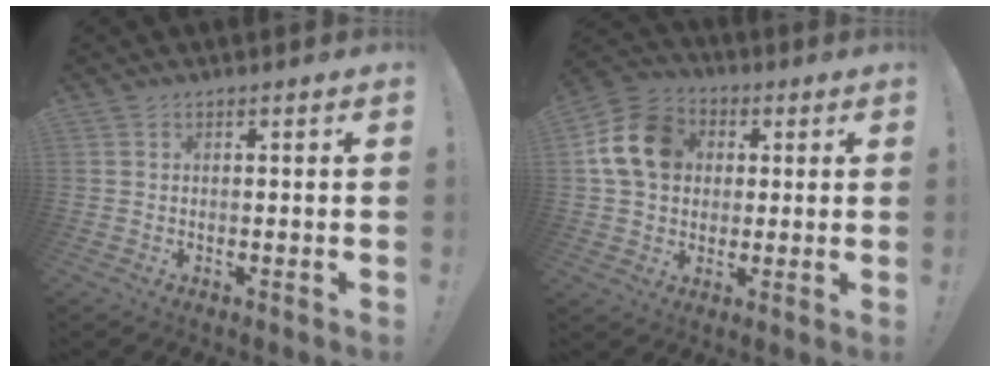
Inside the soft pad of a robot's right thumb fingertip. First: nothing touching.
{"total": 15.5, "force": [3.2, 12.5, 8.6], "torque": [-0.140, 0.006, 0.069]}